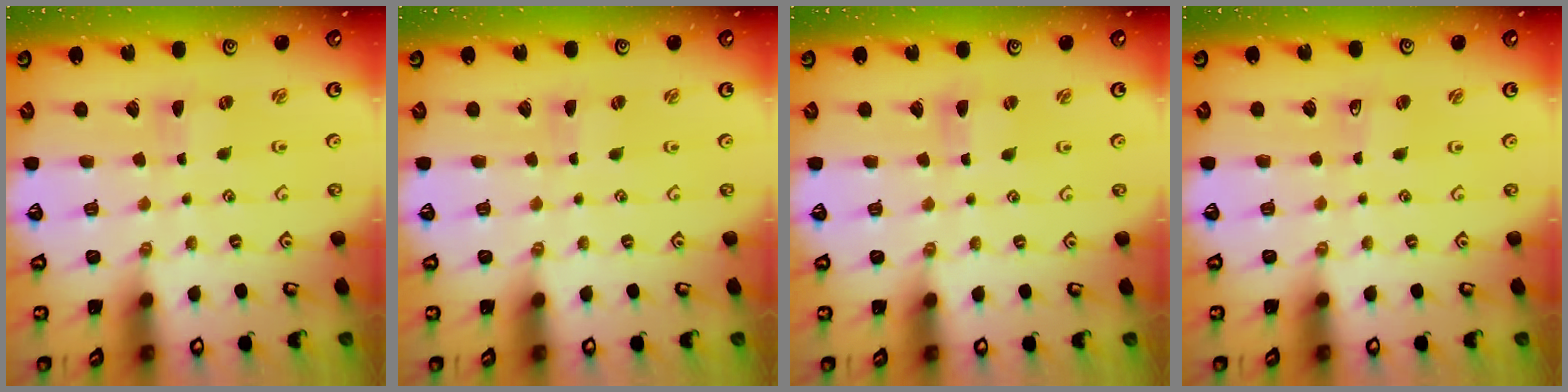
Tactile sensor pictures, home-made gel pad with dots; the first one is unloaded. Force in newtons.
{"total": 0.0}
{"total": 1.0, "press": 1.0, "slide": 0.2}
{"total": 1.4, "press": 1.4, "slide": 0.0}